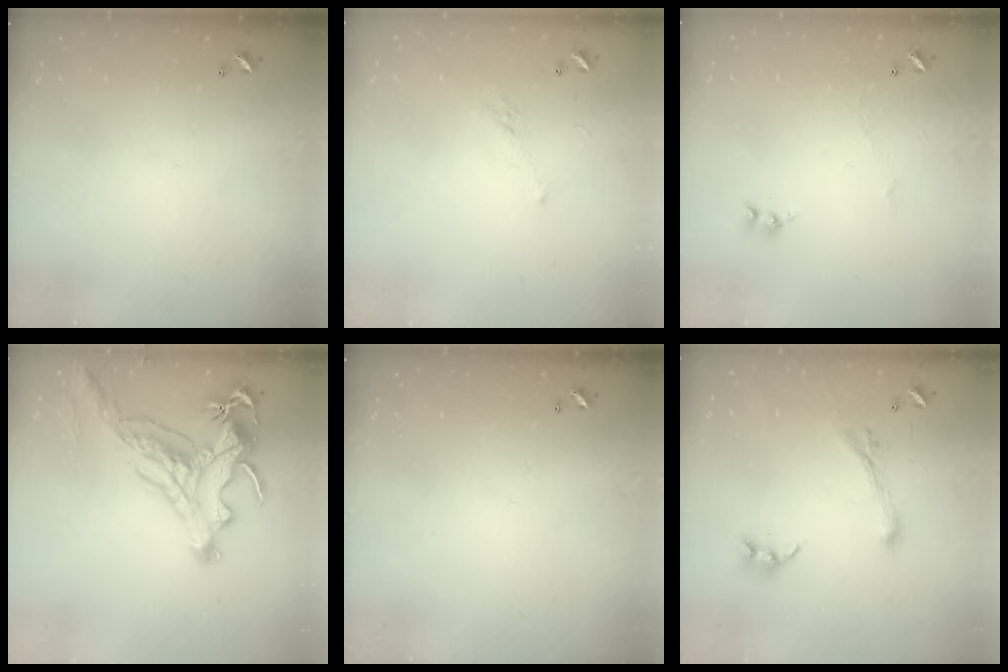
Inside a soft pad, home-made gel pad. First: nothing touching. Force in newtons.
{"total": 2.8, "press": 2.6, "slide": 1.1}
{"total": 1.6, "press": 1.5, "slide": 0.4}
{"total": 5.1, "press": 4.8, "slide": 1.7}
{"total": 0.0}
{"total": 1.1, "press": 0.6, "slide": 0.9}